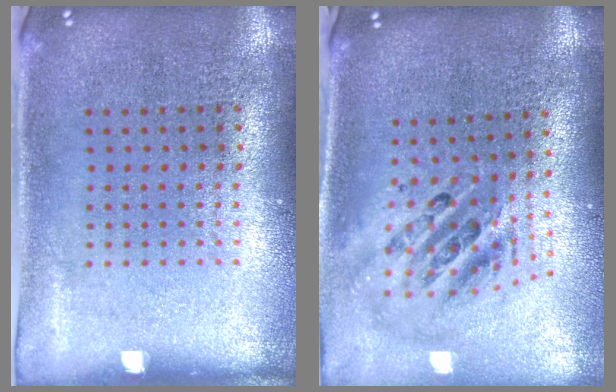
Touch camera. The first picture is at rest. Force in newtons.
{"total": 2.5, "press": 1.8, "slide": 1.8}